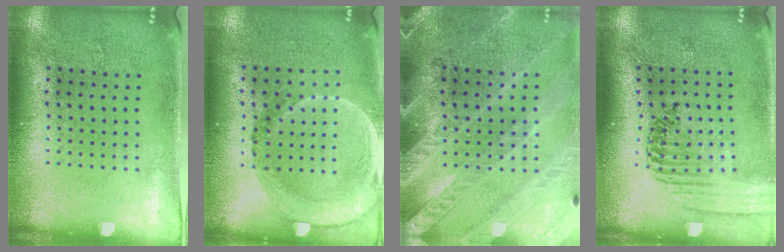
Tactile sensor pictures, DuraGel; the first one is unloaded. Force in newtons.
{"total": 1.6, "press": 1.5, "slide": 0.6}
{"total": 3.0, "press": 2.7, "slide": 1.3}
{"total": 1.4, "press": 1.4, "slide": 0.2}